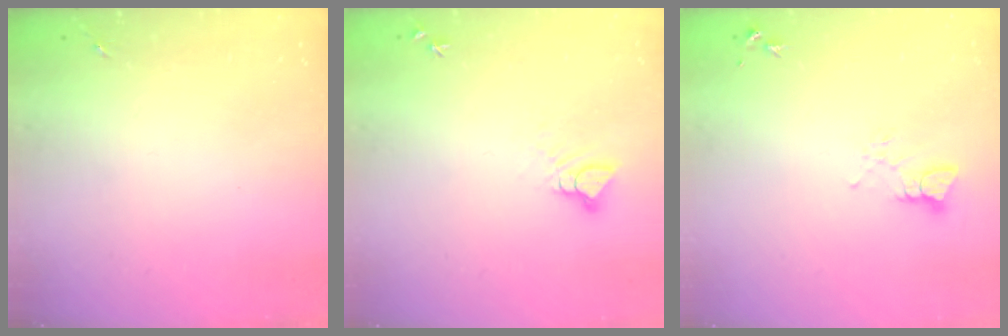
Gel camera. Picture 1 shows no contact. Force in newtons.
{"total": 3.9, "press": 3.9, "slide": 0.2}
{"total": 3.3, "press": 3.3, "slide": 0.0}